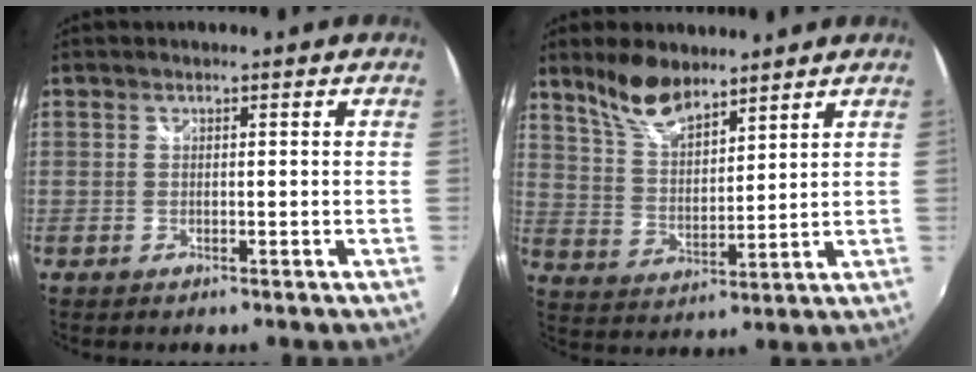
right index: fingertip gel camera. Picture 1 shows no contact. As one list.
[{"total": 9.3, "force": [7.4, 3.3, 4.6], "torque": [-0.087, 0.008, 0.148]}]